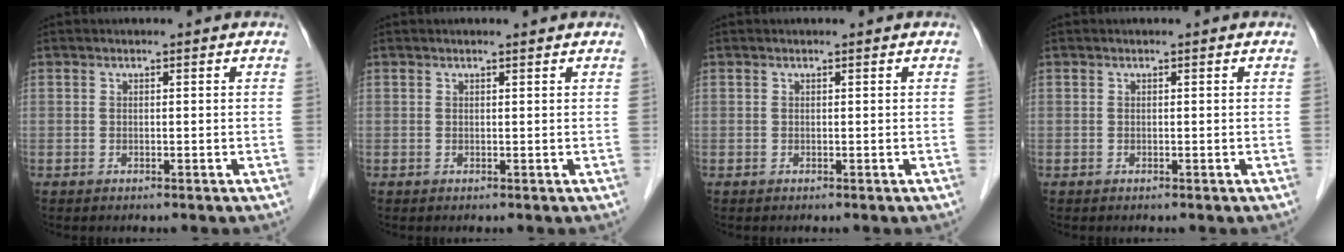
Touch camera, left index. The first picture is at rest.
{"total": 0.9, "force": [0.8, 0.0, 0.3], "torque": [-0.010, 0.004, 0.014]}
{"total": 0.0}
{"total": 0.0}